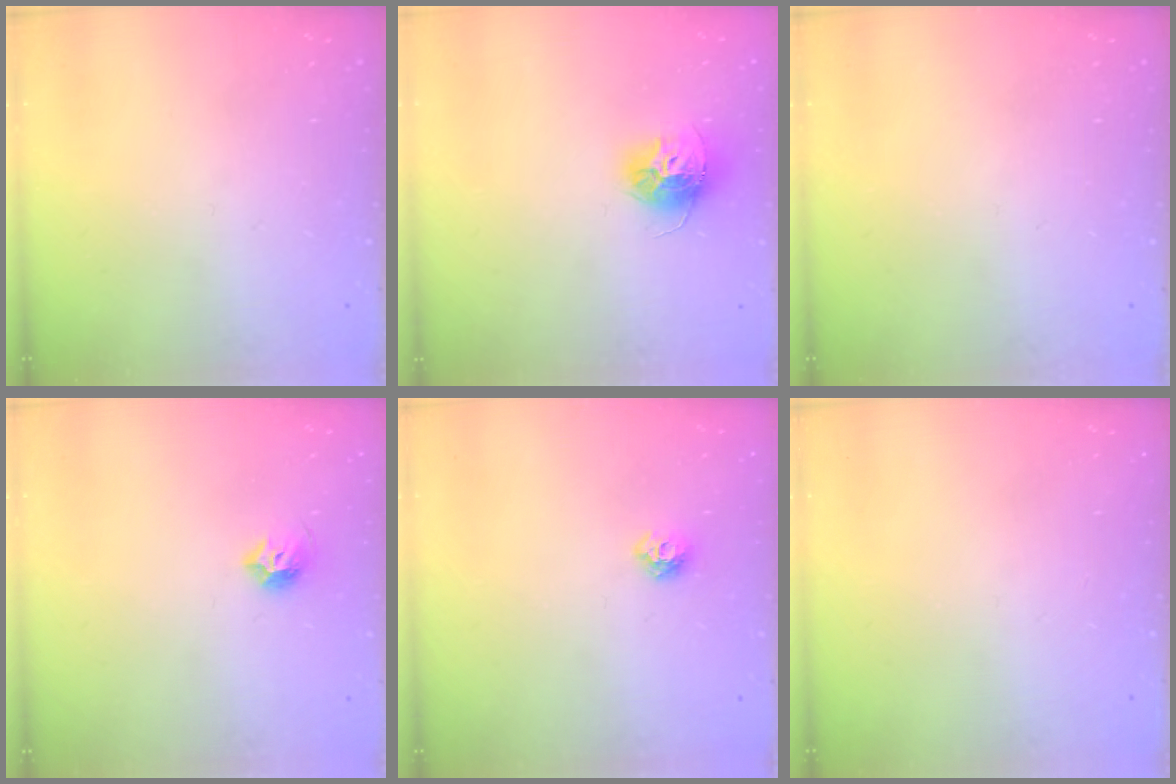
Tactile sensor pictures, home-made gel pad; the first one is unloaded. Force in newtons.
{"total": 12.2, "press": 12.1, "slide": 1.1}
{"total": 0.0}
{"total": 7.4, "press": 7.3, "slide": 1.2}
{"total": 6.8, "press": 6.7, "slide": 1.0}
{"total": 0.0}